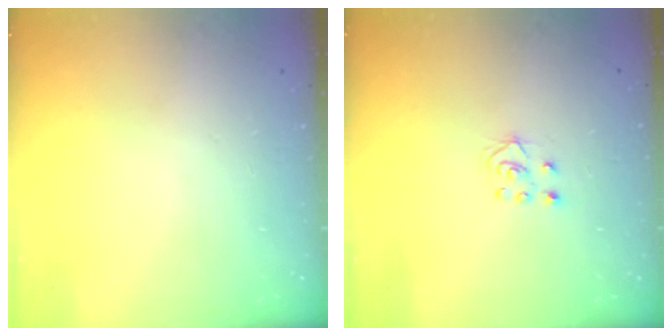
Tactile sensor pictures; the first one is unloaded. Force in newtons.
{"total": 4.2, "press": 4.2, "slide": 0.3}